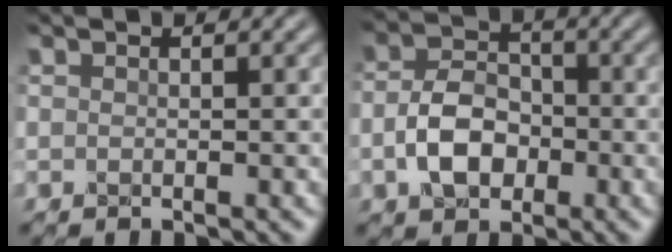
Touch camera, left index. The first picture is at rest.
{"total": 4.9, "force": [-1.8, 3.3, 3.1], "torque": [-0.058, 0.003, -0.038]}